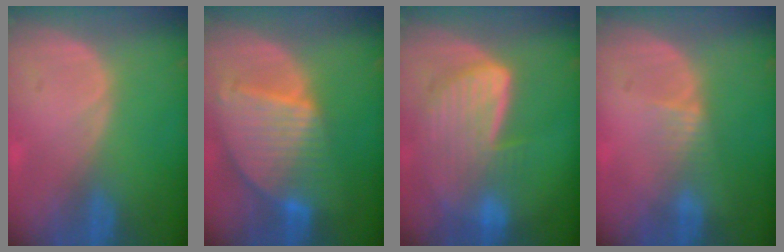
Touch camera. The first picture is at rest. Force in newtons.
{"total": 9.6, "press": 8.3, "slide": 4.8}
{"total": 8.5, "press": 7.7, "slide": 3.6}
{"total": 2.3, "press": 2.1, "slide": 1.0}